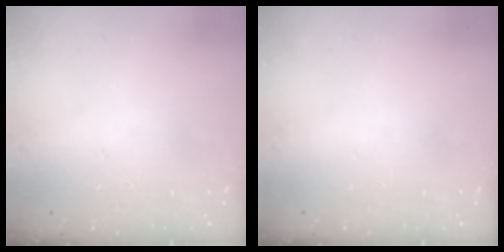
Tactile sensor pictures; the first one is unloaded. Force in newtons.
{"total": 0.0}